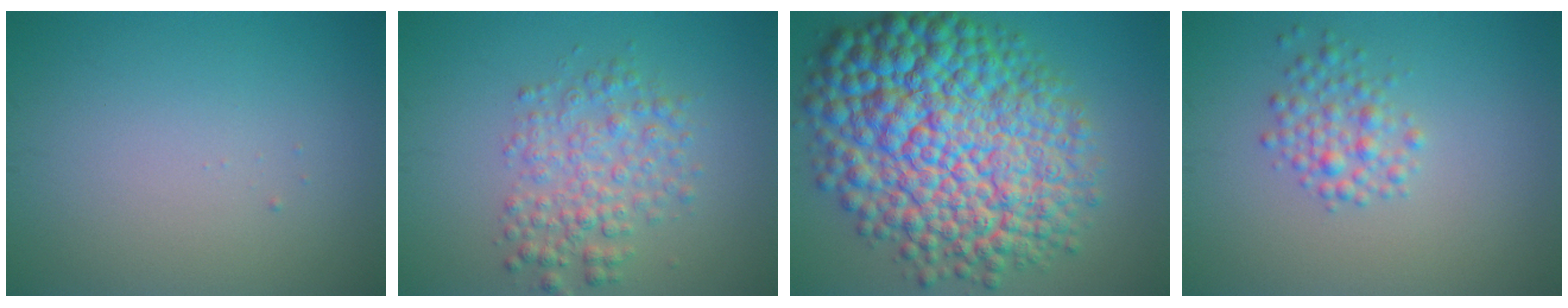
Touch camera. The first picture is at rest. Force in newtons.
{"total": 3.9, "press": 3.9, "slide": 0.0}
{"total": 16.5, "press": 16.5, "slide": 0.2}
{"total": 2.4, "press": 2.4, "slide": 0.1}